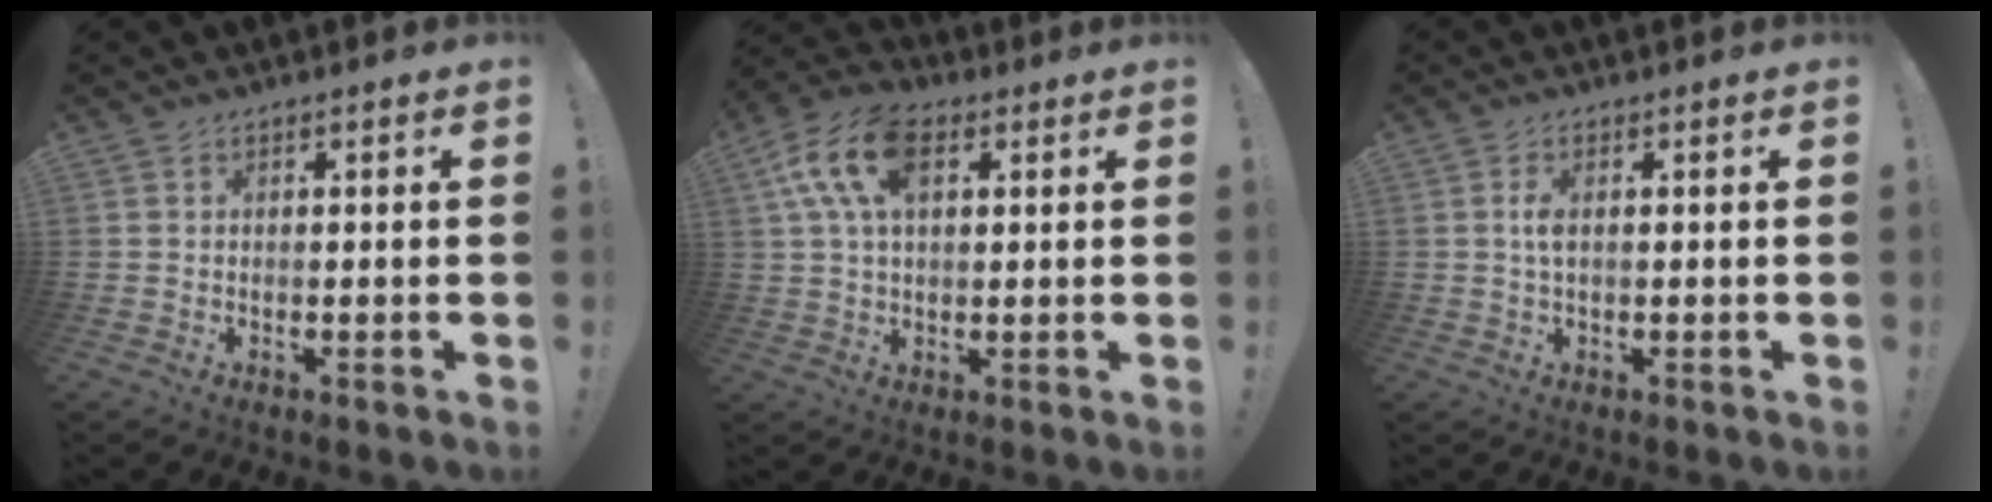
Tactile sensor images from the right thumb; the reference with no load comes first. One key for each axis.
{"total": 14.5, "fx": 4.8, "fy": 8.5, "fz": 10.7, "tx": -0.212, "ty": 0.002, "tz": 0.091}
{"total": 3.9, "fx": 0.9, "fy": 1.8, "fz": 3.3, "tx": -0.068, "ty": -0.002, "tz": 0.010}